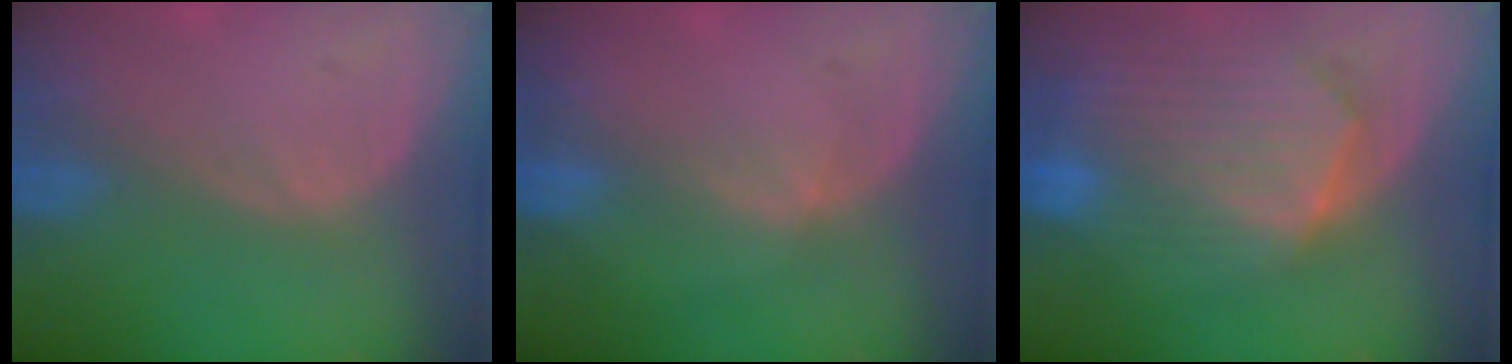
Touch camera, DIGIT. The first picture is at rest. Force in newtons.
{"total": 1.3, "press": 0.9, "slide": 0.9}
{"total": 10.3, "press": 9.0, "slide": 5.2}